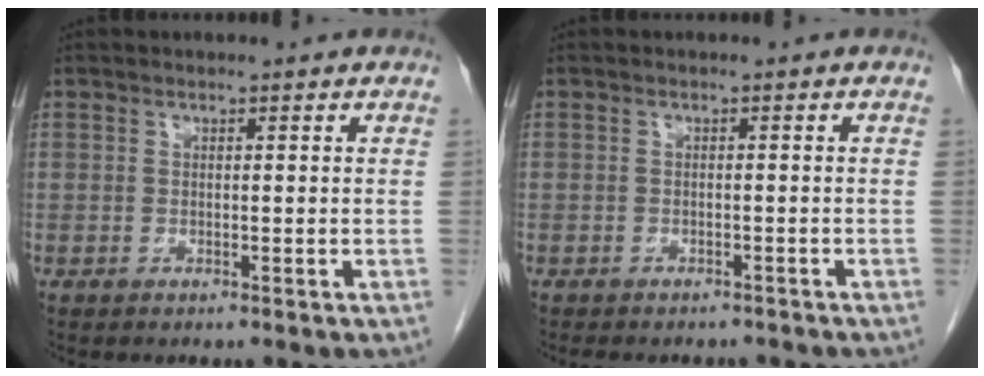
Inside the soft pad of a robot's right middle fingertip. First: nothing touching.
{"total": 6.8, "force": [-5.9, 2.7, 2.0], "torque": [-0.024, 0.002, -0.069]}